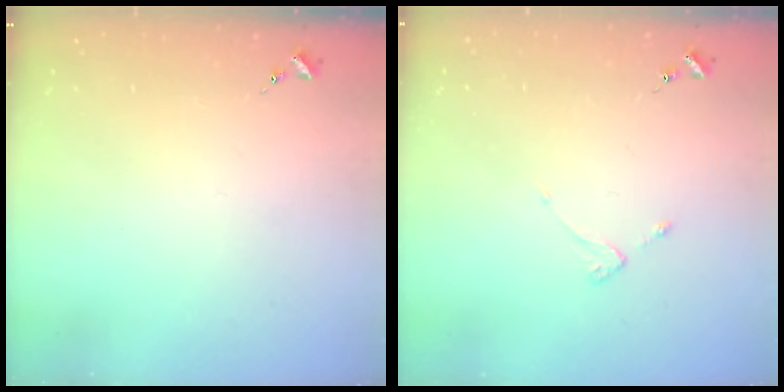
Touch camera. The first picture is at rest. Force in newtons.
{"total": 2.2, "press": 2.1, "slide": 0.4}